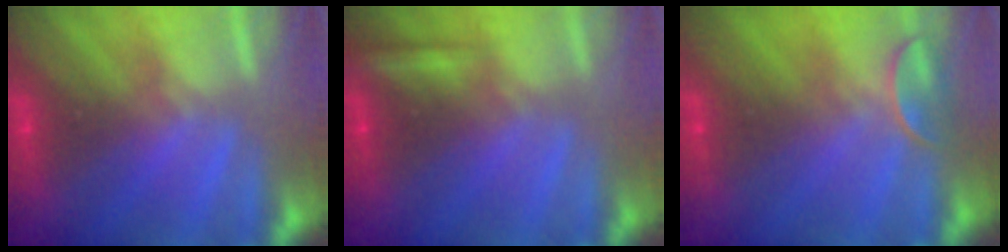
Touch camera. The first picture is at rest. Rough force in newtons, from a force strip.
{"total": 2.2}
{"total": 2.4}